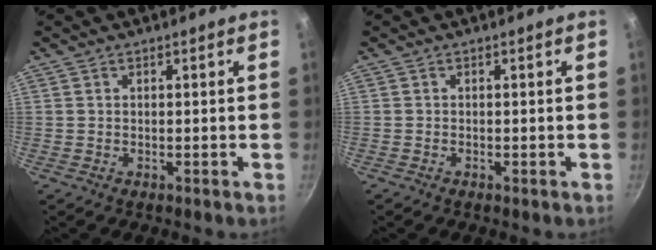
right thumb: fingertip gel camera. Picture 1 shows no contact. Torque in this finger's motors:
{"motor_torque": [-0.58, -0.40, -0.13, 0.30, 0.03]}